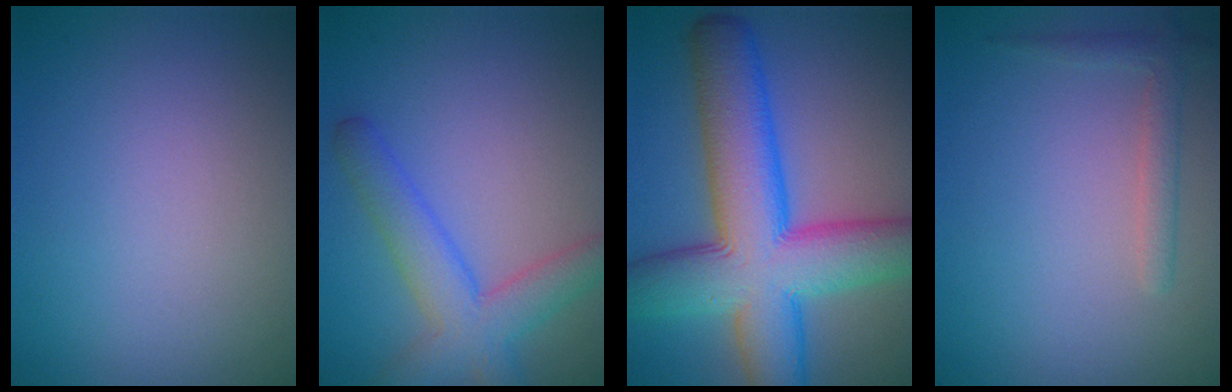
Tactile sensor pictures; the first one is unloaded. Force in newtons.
{"total": 4.8, "press": 4.8, "slide": 0.2}
{"total": 12.1, "press": 12.1, "slide": 0.3}
{"total": 1.5, "press": 1.5, "slide": 0.1}